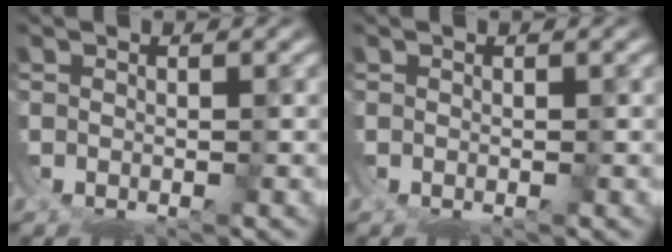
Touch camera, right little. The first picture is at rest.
{"total": 0.0}